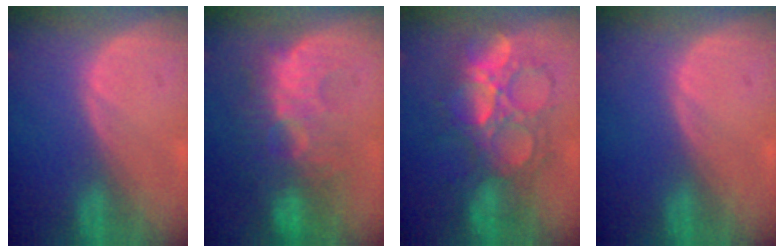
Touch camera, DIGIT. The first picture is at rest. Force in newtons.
{"total": 10.5, "press": 9.5, "slide": 4.5}
{"total": 9.1, "press": 9.1, "slide": 0.6}
{"total": 0.0}